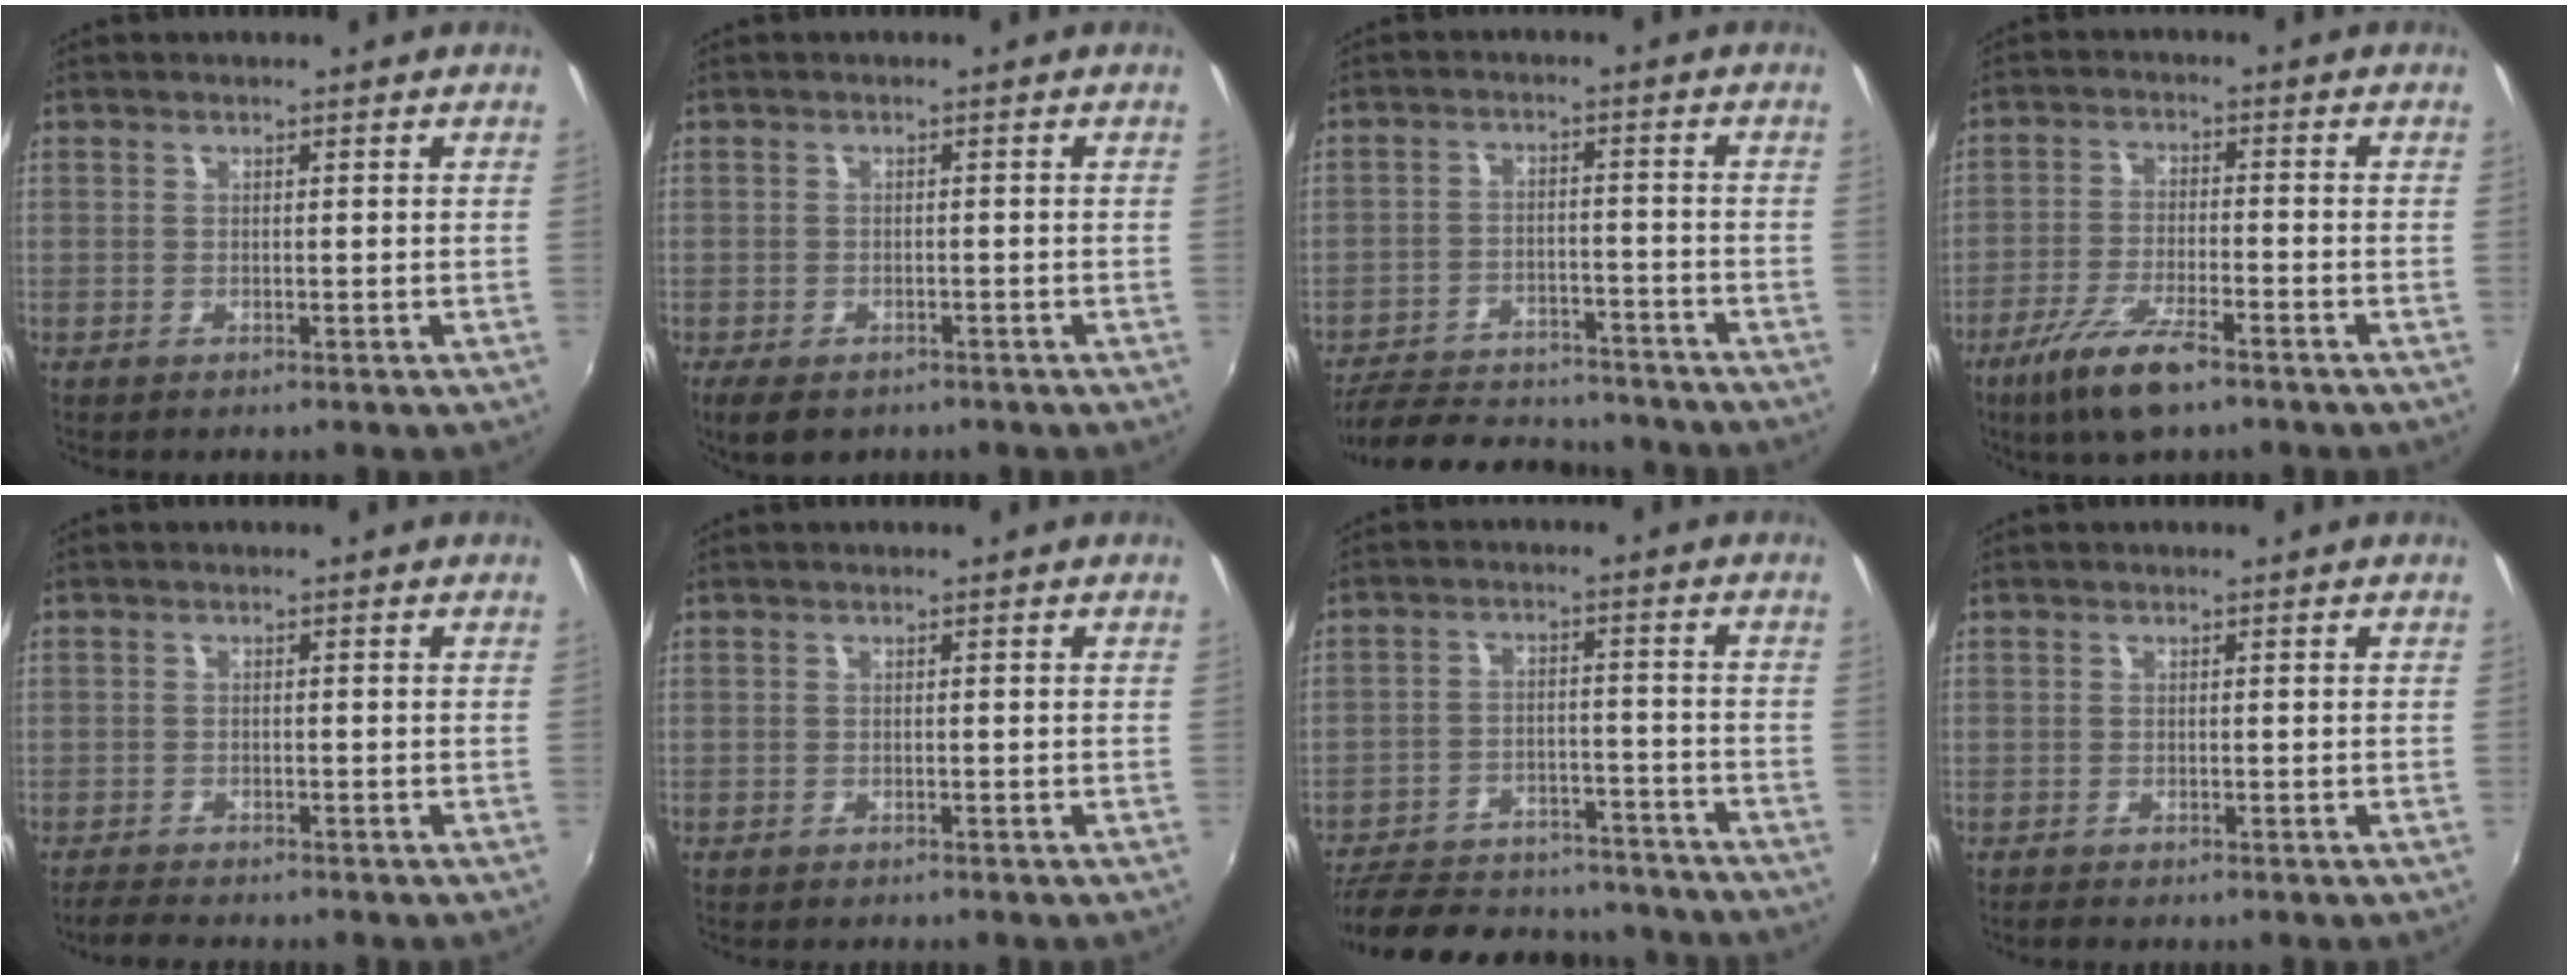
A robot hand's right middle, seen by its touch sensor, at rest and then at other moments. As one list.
[{"total": 5.4, "force": [-3.6, 2.8, 2.9], "torque": [-0.067, -0.021, -0.055]}, {"total": 16.0, "force": [-13.8, 6.0, 5.4], "torque": [-0.135, 0.013, -0.192]}, {"total": 9.7, "force": [-6.4, 2.4, 6.9], "torque": [-0.156, -0.021, -0.122]}, {"total": 2.9, "force": [-2.7, 0.6, 0.6], "torque": [-0.030, -0.008, -0.053]}, {"total": 0.5, "force": [-0.5, 0.2, 0.1], "torque": [-0.003, -0.001, -0.008]}, {"total": 22.5, "force": [-19.0, 8.8, 8.2], "torque": [-0.181, 0.022, -0.248]}, {"total": 1.0, "force": [-0.9, 0.4, 0.0], "torque": [-0.004, -0.001, -0.017]}]